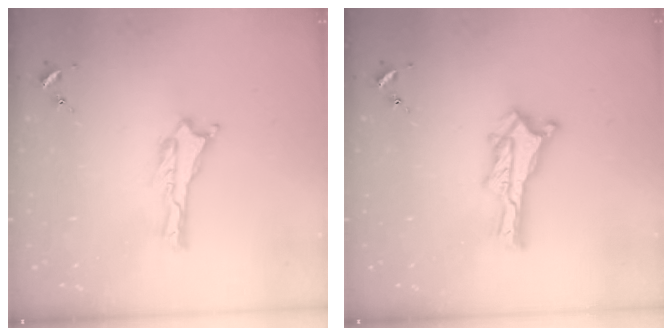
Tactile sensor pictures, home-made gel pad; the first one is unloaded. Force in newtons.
{"total": 1.4, "press": 1.4, "slide": 0.2}